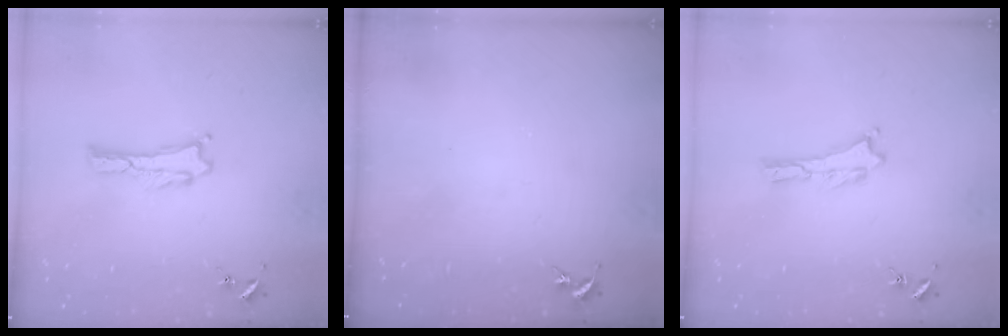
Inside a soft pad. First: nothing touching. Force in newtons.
{"total": 0.0}
{"total": 0.0}